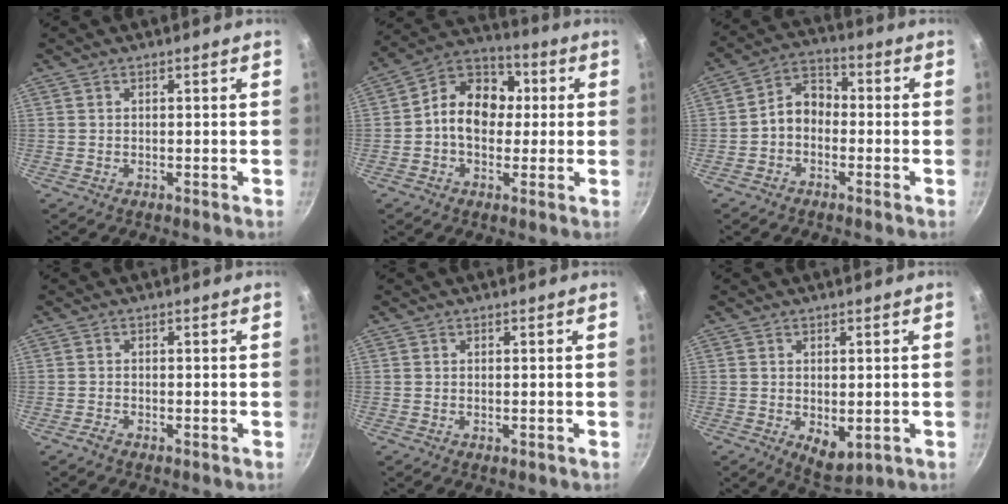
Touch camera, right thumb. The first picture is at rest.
{"total": 12.6, "force": [0.4, 9.9, 7.9], "torque": [-0.078, 0.031, -0.017]}
{"total": 6.6, "force": [-1.5, 4.9, 4.0], "torque": [-0.045, 0.034, -0.042]}
{"total": 1.1, "force": [-0.9, 0.3, 0.6], "torque": [-0.018, 0.007, -0.022]}
{"total": 0.7, "force": [-0.1, 0.3, 0.6], "torque": [-0.008, 0.000, -0.002]}
{"total": 5.6, "force": [-0.7, 3.2, 4.5], "torque": [-0.055, -0.012, -0.001]}